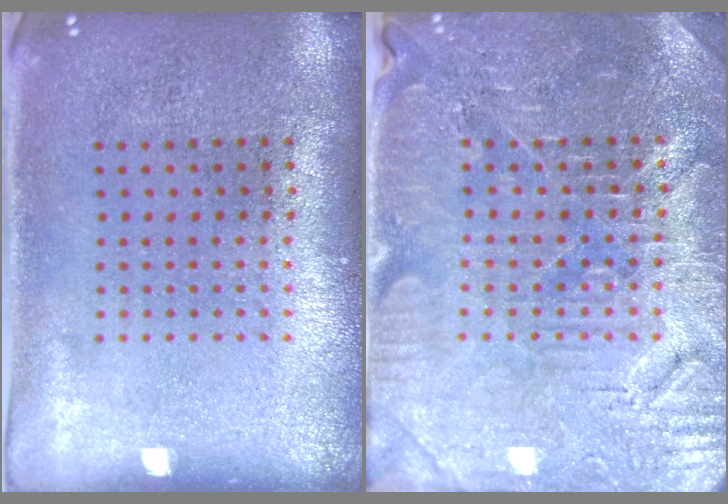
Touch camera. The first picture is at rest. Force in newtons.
{"total": 4.0, "press": 3.9, "slide": 0.8}